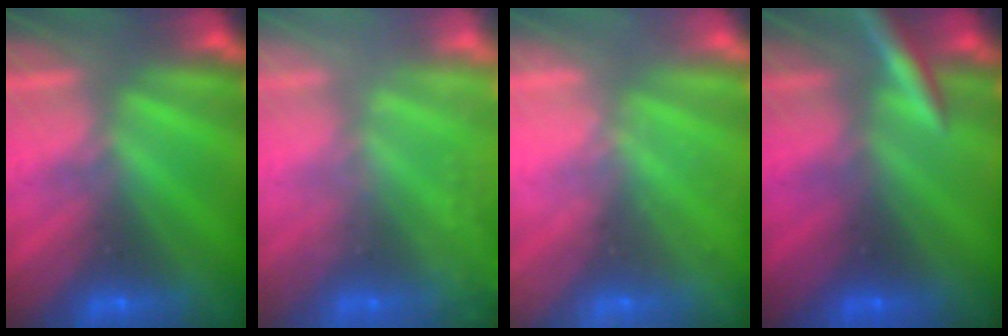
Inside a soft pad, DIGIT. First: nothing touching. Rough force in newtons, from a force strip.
{"total": 6.5}
{"total": 2.4}
{"total": 2.9}